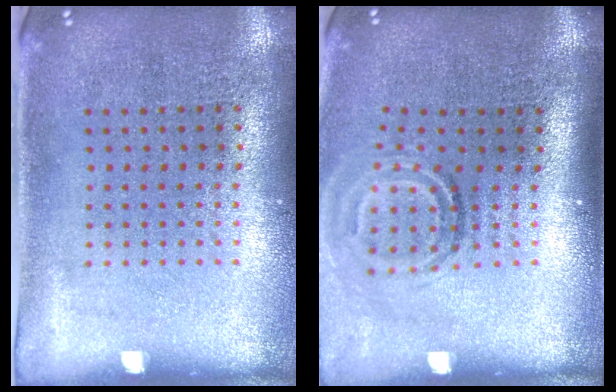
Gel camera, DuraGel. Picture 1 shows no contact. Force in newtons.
{"total": 1.9, "press": 1.2, "slide": 1.4}